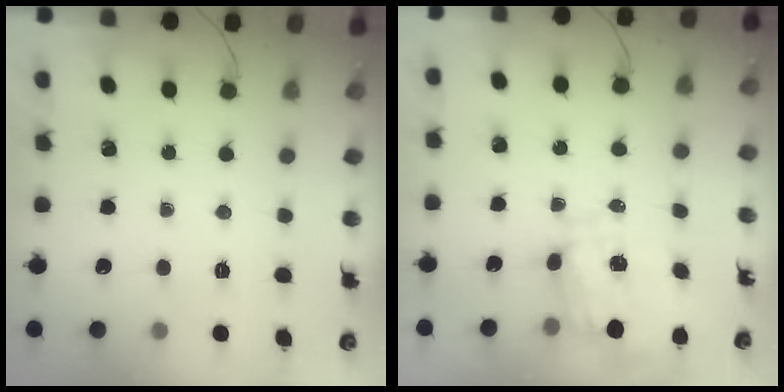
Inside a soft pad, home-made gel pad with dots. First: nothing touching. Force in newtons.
{"total": 1.7, "press": 1.6, "slide": 0.3}